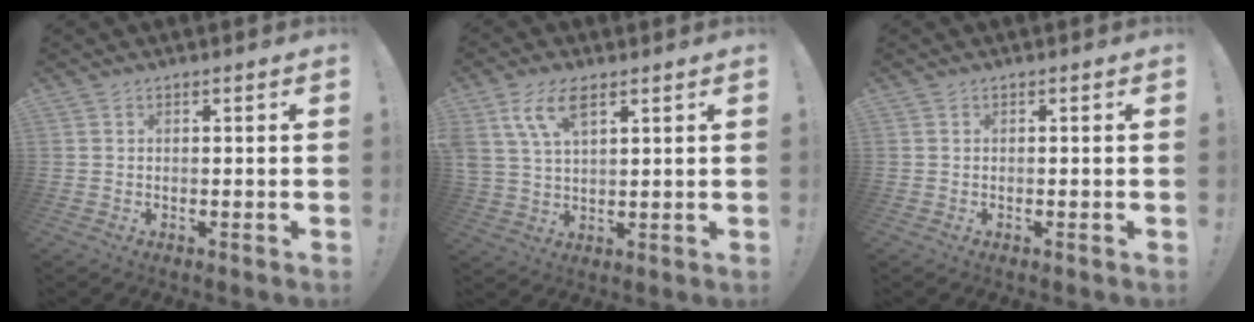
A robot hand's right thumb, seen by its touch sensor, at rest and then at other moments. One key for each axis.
{"total": 8.9, "fx": 4.9, "fy": 3.9, "fz": 6.4, "tx": -0.137, "ty": -0.005, "tz": 0.093}
{"total": 0.0}